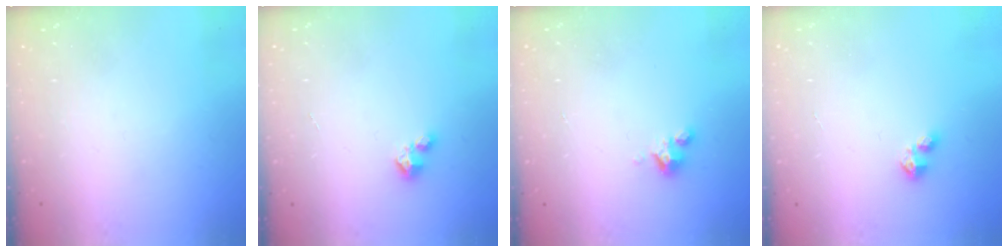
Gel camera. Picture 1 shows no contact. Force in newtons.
{"total": 1.5, "press": 1.5, "slide": 0.2}
{"total": 3.6, "press": 3.6, "slide": 0.4}
{"total": 2.1, "press": 2.1, "slide": 0.2}